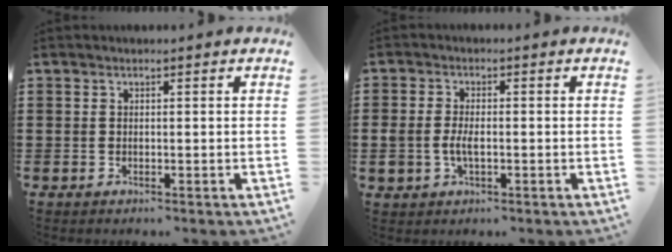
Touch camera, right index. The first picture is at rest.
{"total": 3.0, "force": [-0.6, 1.7, 2.4], "torque": [-0.060, -0.004, -0.013]}